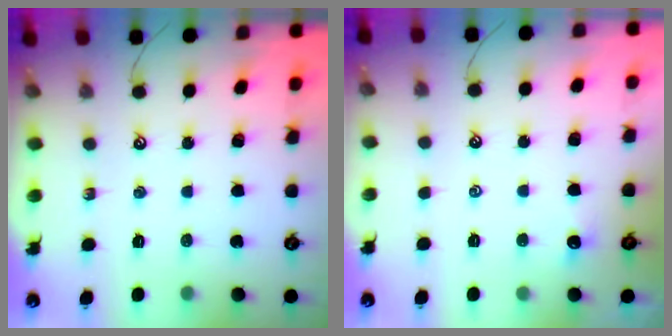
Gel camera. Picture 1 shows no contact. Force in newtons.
{"total": 1.0, "press": 0.9, "slide": 0.5}